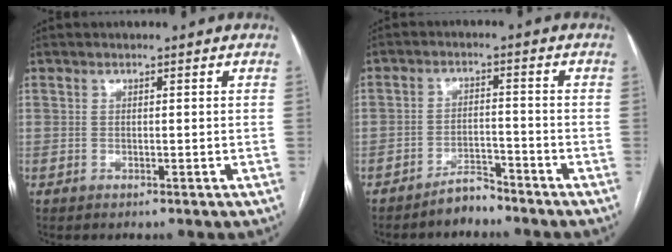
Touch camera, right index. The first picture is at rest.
{"total": 3.6, "force": [-3.4, 1.0, 0.8], "torque": [-0.011, -0.001, -0.058]}